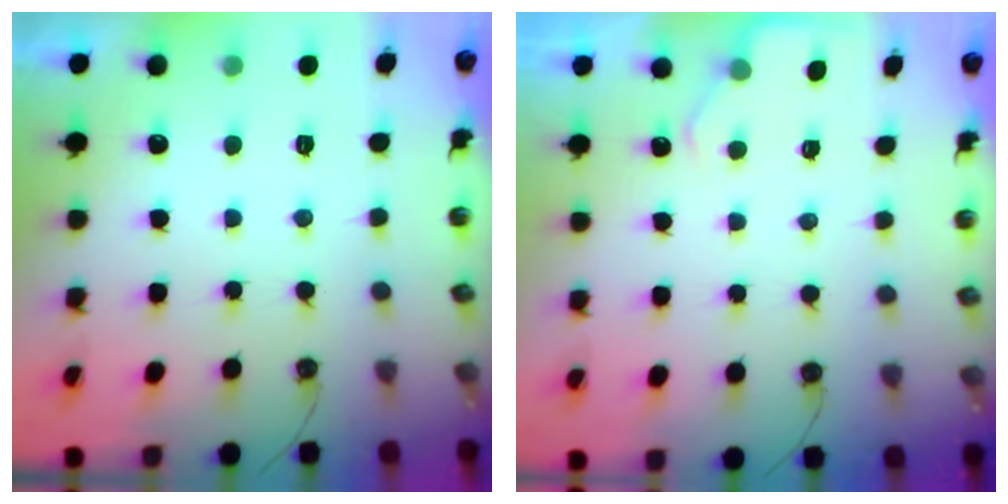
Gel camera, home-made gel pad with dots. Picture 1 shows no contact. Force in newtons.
{"total": 3.3, "press": 3.3, "slide": 0.4}